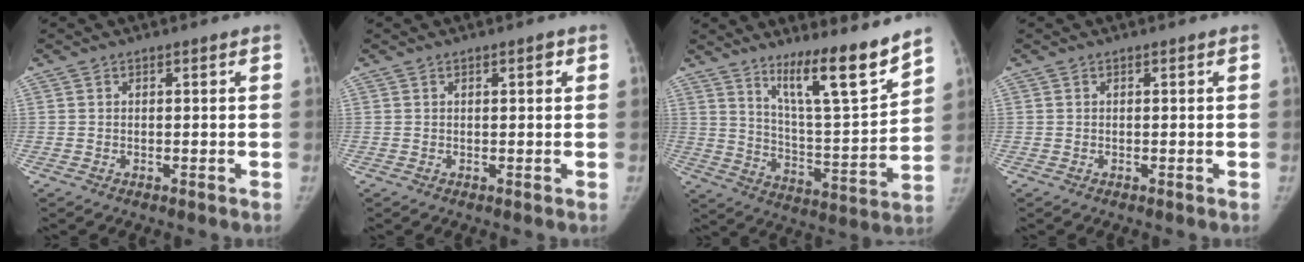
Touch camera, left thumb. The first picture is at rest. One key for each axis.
{"total": 1.4, "fx": 0.7, "fy": 0.5, "fz": 1.2, "tx": -0.013, "ty": 0.000, "tz": 0.009}
{"total": 15.2, "fx": 11.4, "fy": 1.7, "fz": 10.0, "tx": -0.140, "ty": -0.091, "tz": 0.197}
{"total": 0.0}